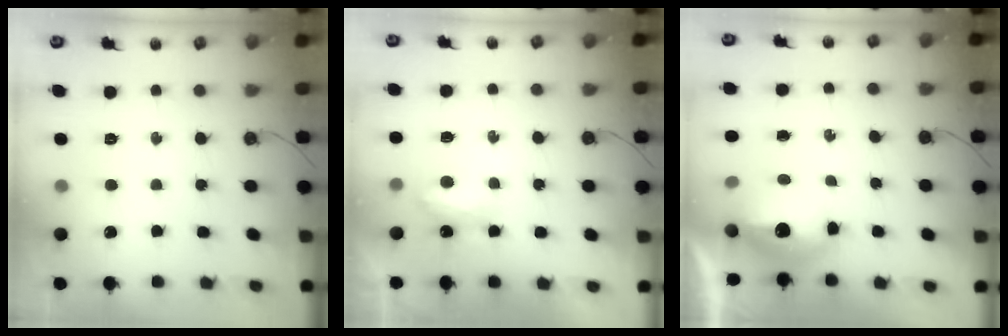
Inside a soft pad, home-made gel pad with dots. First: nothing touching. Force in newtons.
{"total": 5.6, "press": 5.5, "slide": 0.7}
{"total": 11.4, "press": 11.3, "slide": 1.2}